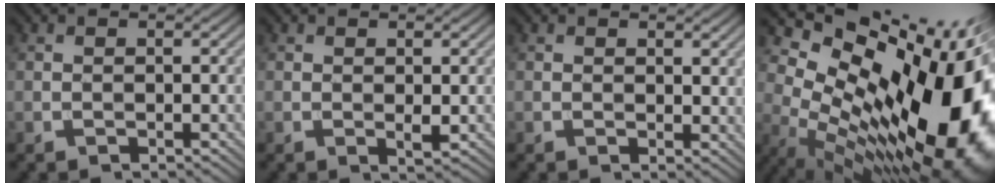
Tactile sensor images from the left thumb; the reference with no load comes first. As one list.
[{"total": 0.9, "force": [0.2, 0.3, 0.8], "torque": [-0.016, -0.004, 0.003]}, {"total": 1.5, "force": [1.0, 0.9, 0.8], "torque": [-0.011, -0.003, 0.019]}, {"total": 20.3, "force": [2.2, 11.3, 16.7], "torque": [-0.239, -0.039, 0.063]}]